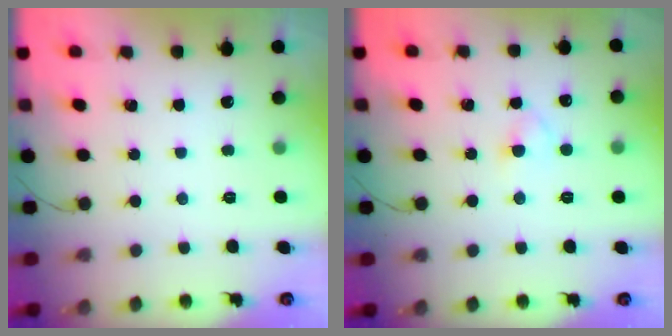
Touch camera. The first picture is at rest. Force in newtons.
{"total": 2.9, "press": 2.7, "slide": 1.2}